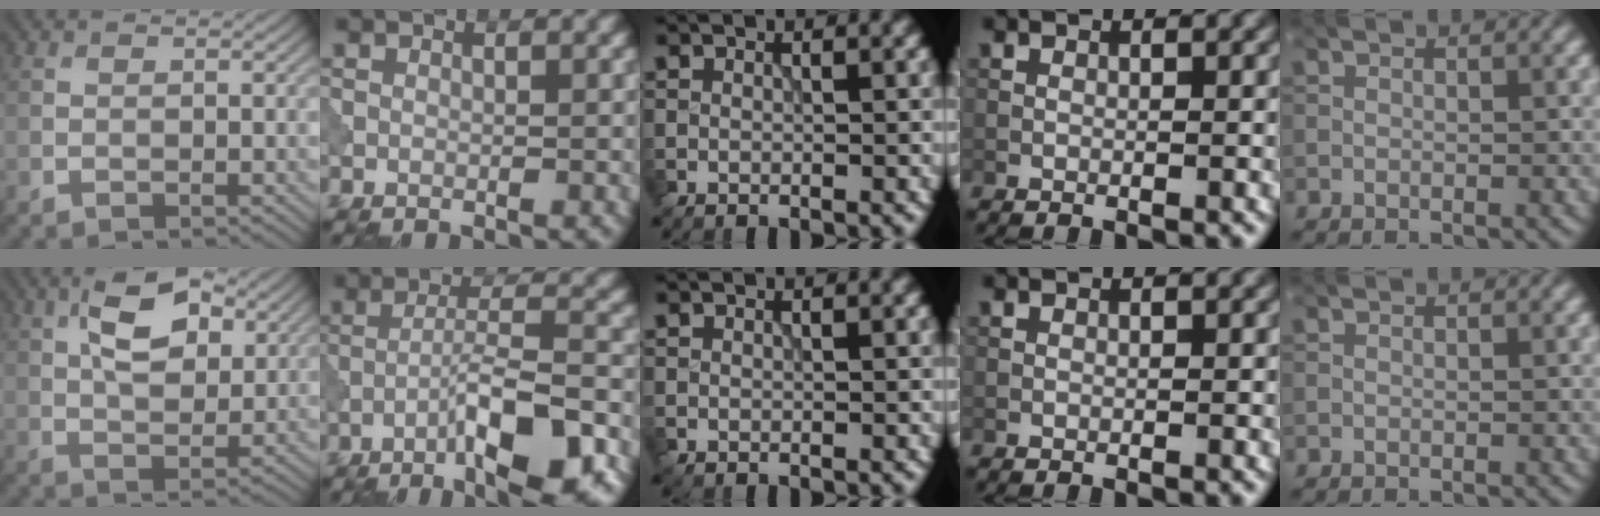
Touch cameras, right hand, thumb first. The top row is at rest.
{"thumb": {"total": 8.6, "force": [3.4, 4.5, 6.6], "torque": [-0.126, 0.009, 0.056]}, "index": {"total": 8.9, "force": [-4.7, 1.7, 7.4], "torque": [-0.120, 0.014, -0.078]}}